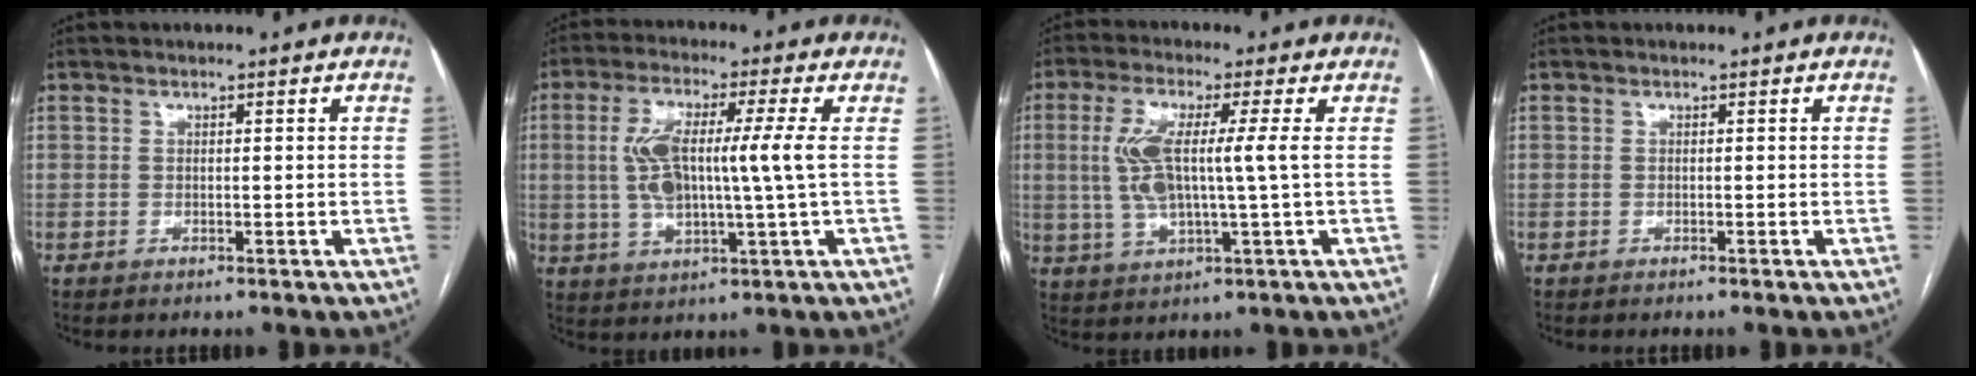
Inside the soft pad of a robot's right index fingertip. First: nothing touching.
{"total": 10.5, "force": [1.1, 1.0, 10.4], "torque": [-0.209, 0.010, 0.019]}
{"total": 9.0, "force": [1.0, 0.7, 9.0], "torque": [-0.194, 0.004, 0.020]}
{"total": 0.0}